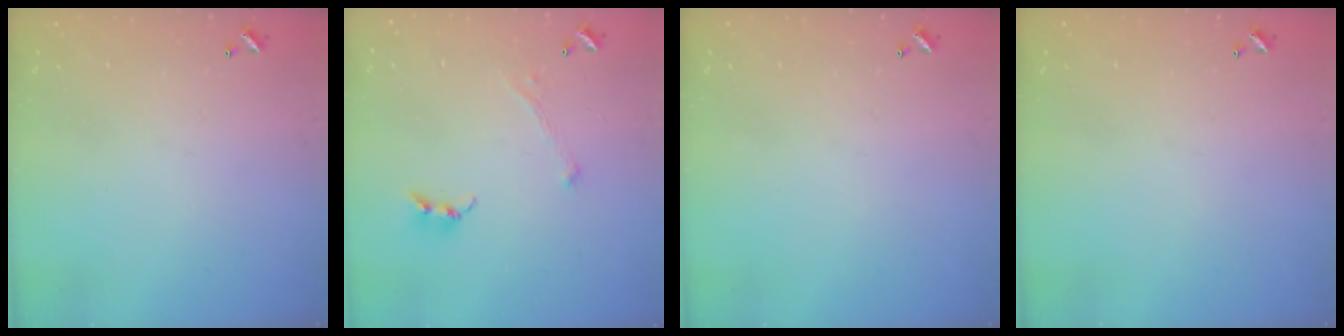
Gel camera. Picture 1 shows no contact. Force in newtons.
{"total": 0.8, "press": 0.7, "slide": 0.4}
{"total": 0.0}
{"total": 0.0}